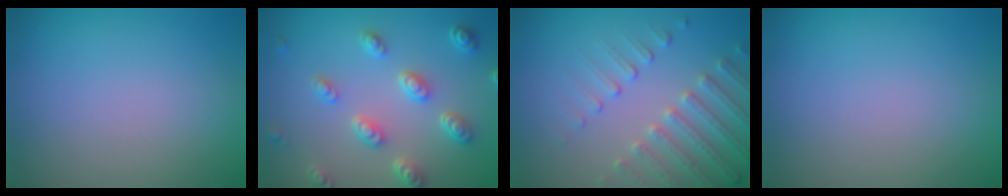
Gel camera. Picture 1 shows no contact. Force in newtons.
{"total": 4.7, "press": 3.7, "slide": 2.9}
{"total": 3.8, "press": 3.6, "slide": 1.1}
{"total": 0.0}